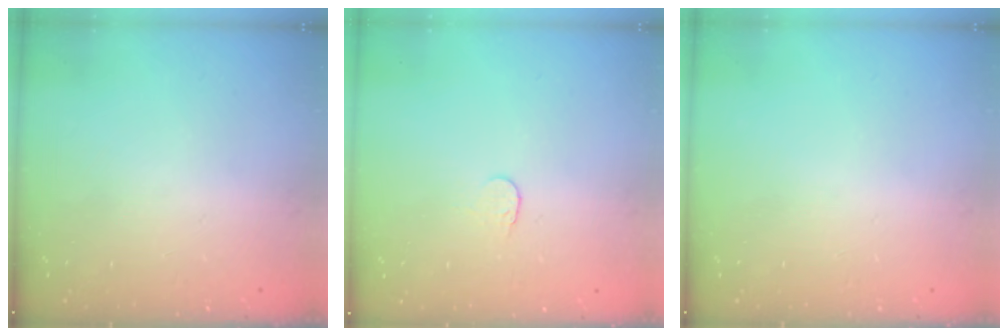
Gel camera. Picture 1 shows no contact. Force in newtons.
{"total": 3.7, "press": 3.7, "slide": 0.3}
{"total": 0.0}